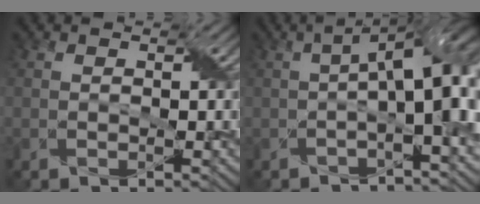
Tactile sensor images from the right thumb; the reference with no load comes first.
{"total": 11.5, "force": [-0.7, 4.5, 10.6], "torque": [-0.147, -0.004, -0.006]}